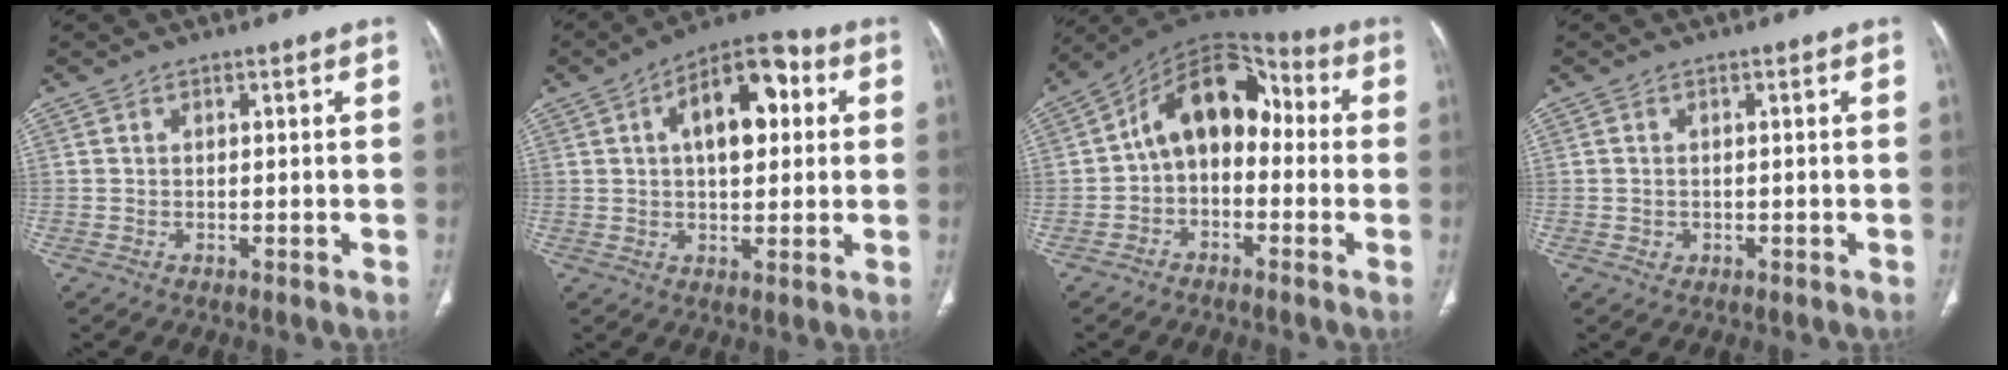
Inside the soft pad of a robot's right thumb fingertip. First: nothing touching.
{"total": 14.0, "force": [3.5, 7.3, 11.4], "torque": [-0.151, 0.020, 0.046]}
{"total": 12.9, "force": [-0.5, 8.8, 9.5], "torque": [-0.117, 0.051, -0.027]}
{"total": 1.2, "force": [-0.1, 1.1, 0.4], "torque": [-0.007, 0.001, 0.002]}